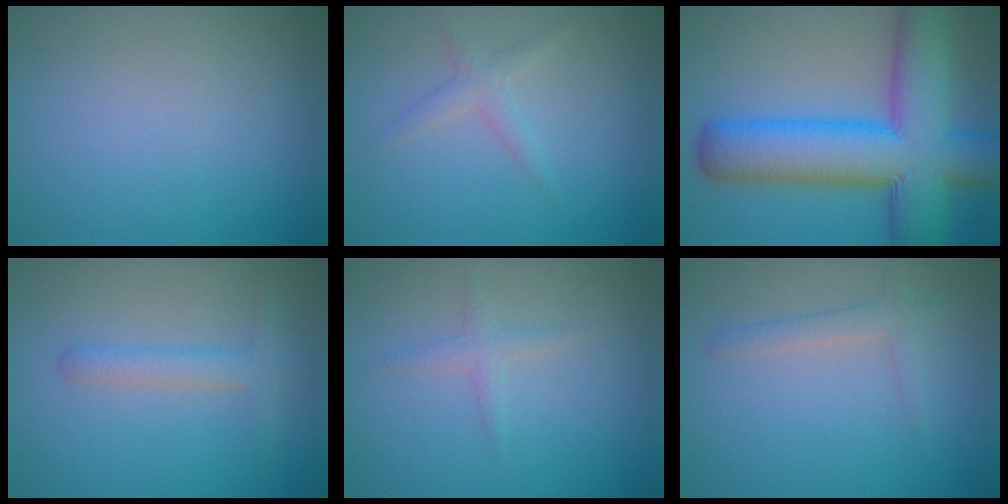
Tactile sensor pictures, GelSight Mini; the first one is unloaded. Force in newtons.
{"total": 1.6, "press": 1.6, "slide": 0.0}
{"total": 12.7, "press": 12.7, "slide": 0.5}
{"total": 2.2, "press": 2.2, "slide": 0.1}
{"total": 1.2, "press": 1.2, "slide": 0.0}
{"total": 1.8, "press": 1.7, "slide": 0.1}